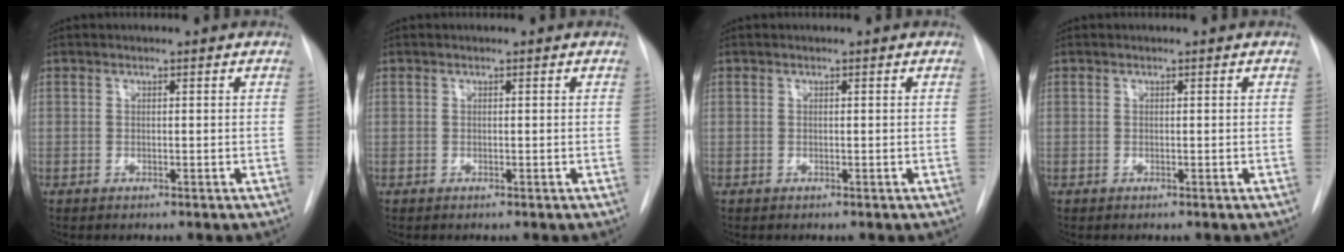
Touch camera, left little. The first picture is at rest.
{"total": 0.0}
{"total": 0.0}
{"total": 0.0}